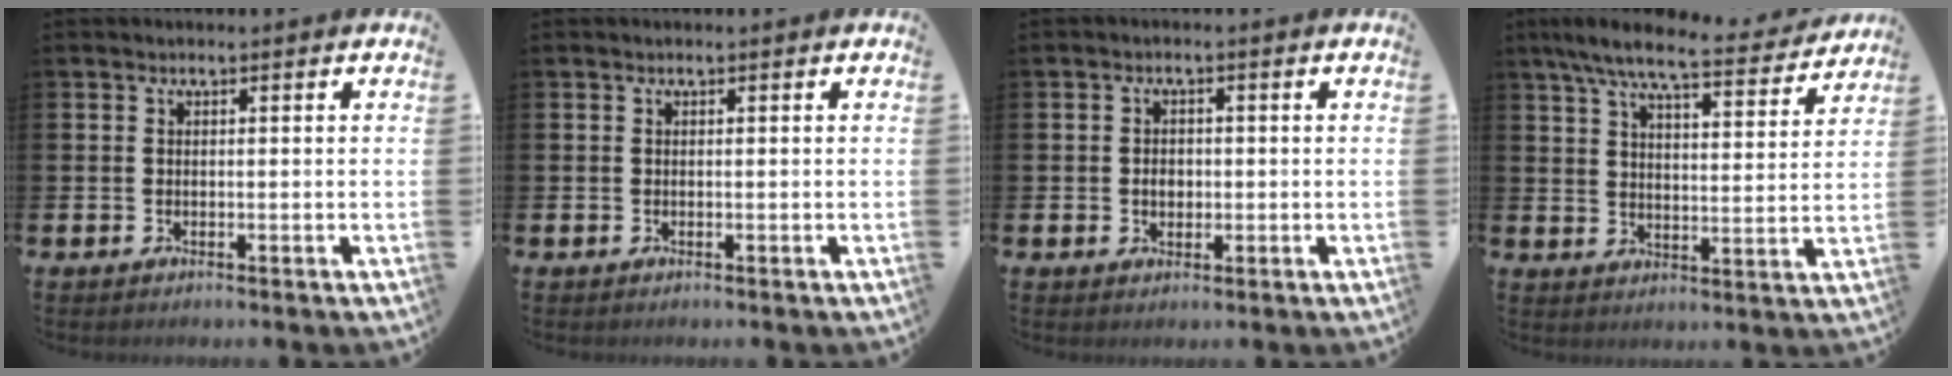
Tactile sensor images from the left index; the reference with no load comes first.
{"total": 0.0}
{"total": 2.3, "force": [-0.2, 1.7, 1.4], "torque": [-0.007, -0.002, -0.011]}
{"total": 8.6, "force": [7.5, 1.4, 3.8], "torque": [-0.090, -0.038, 0.130]}